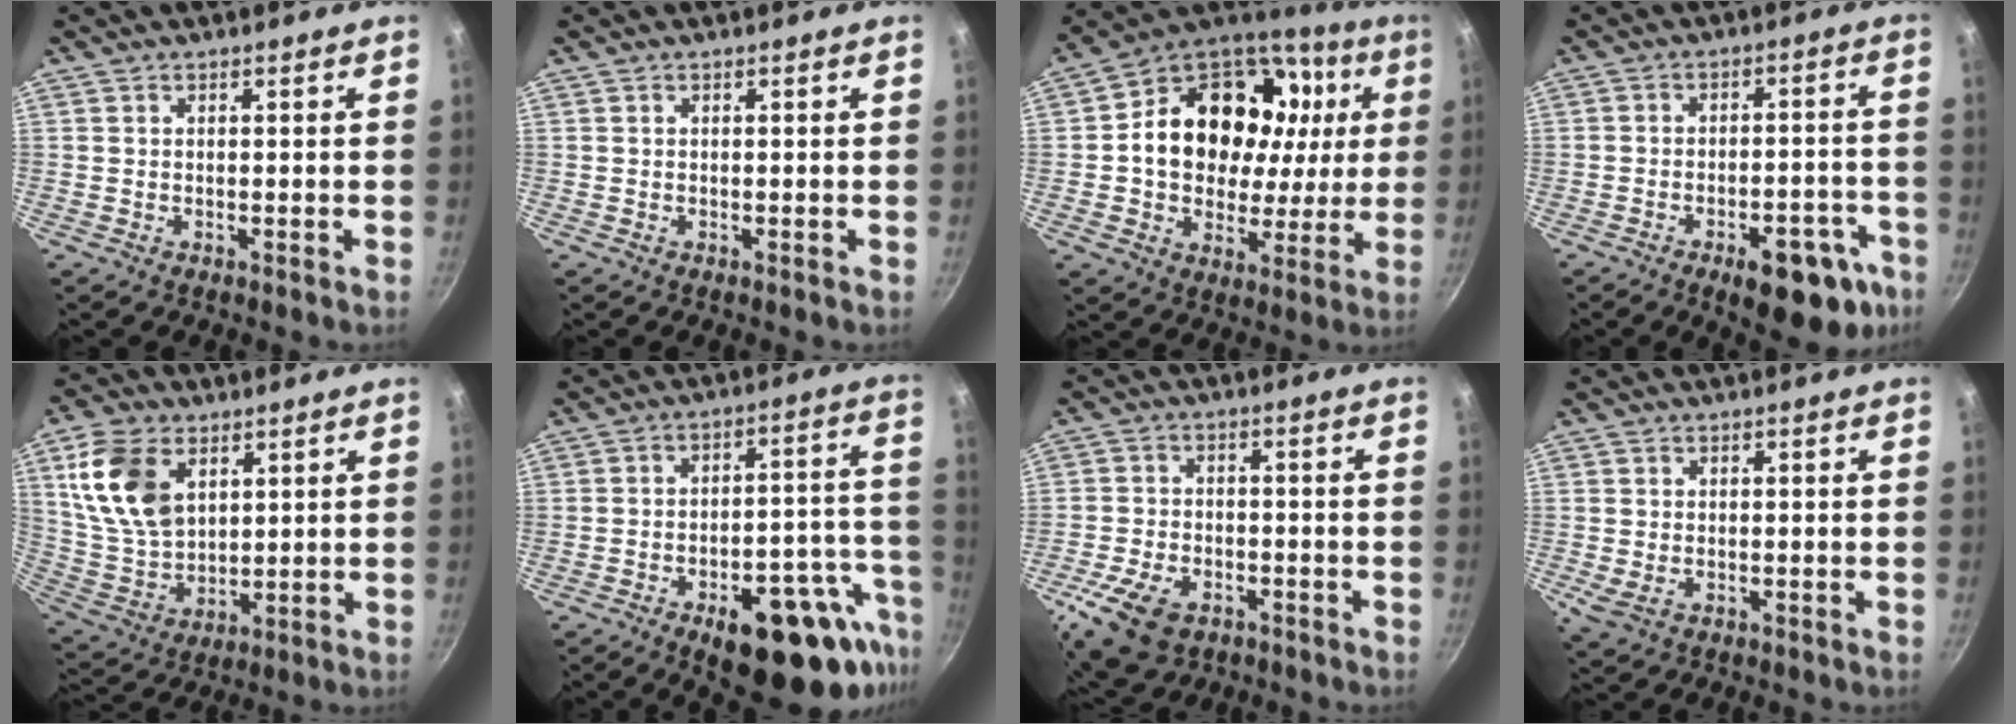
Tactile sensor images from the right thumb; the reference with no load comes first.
{"total": 0.0}
{"total": 25.3, "force": [4.6, 19.0, 16.1], "torque": [-0.243, 0.027, 0.077]}
{"total": 14.3, "force": [-7.7, 6.5, 10.1], "torque": [-0.079, 0.043, -0.094]}
{"total": 14.5, "force": [5.2, 9.4, 9.7], "torque": [-0.165, -0.020, 0.113]}
{"total": 21.8, "force": [-11.2, 9.5, 16.2], "torque": [-0.152, 0.055, -0.143]}
{"total": 11.8, "force": [-5.8, 7.3, 7.2], "torque": [-0.135, 0.019, -0.098]}
{"total": 3.3, "force": [-0.8, 2.2, 2.3], "torque": [-0.041, -0.009, -0.010]}